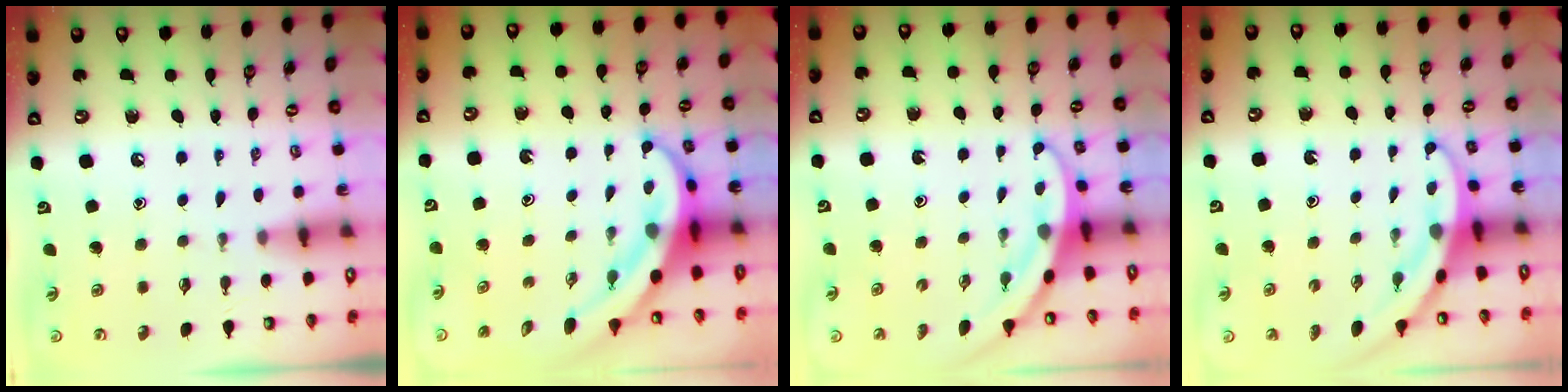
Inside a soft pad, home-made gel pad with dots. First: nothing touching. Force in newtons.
{"total": 7.9, "press": 7.8, "slide": 1.6}
{"total": 3.4, "press": 3.4, "slide": 0.1}
{"total": 3.4, "press": 3.4, "slide": 0.2}